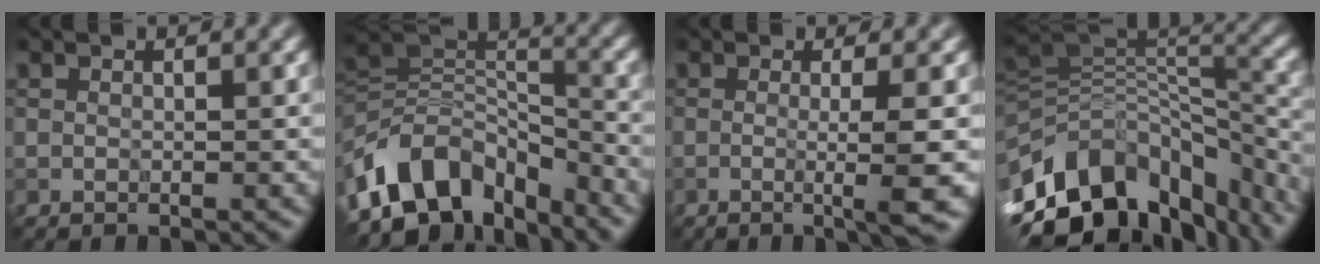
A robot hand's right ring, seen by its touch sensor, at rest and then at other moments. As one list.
[{"total": 9.8, "force": [-5.5, 5.8, 5.6], "torque": [-0.089, 0.018, -0.107]}, {"total": 4.7, "force": [-0.7, 0.8, 4.6], "torque": [-0.065, -0.004, -0.014]}, {"total": 13.7, "force": [-8.0, 7.8, 7.9], "torque": [-0.158, 0.010, -0.120]}]